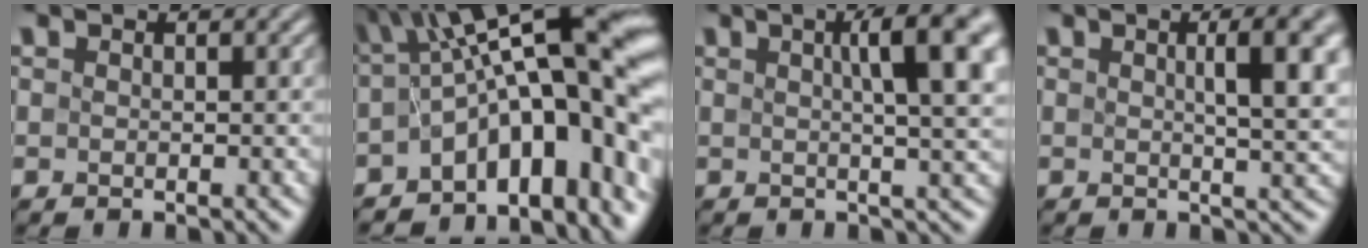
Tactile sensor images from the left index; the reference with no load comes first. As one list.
[{"total": 14.3, "force": [-2.0, 5.9, 12.9], "torque": [-0.147, 0.026, -0.032]}, {"total": 7.7, "force": [2.0, 1.8, 7.2], "torque": [-0.072, 0.012, 0.026]}, {"total": 6.3, "force": [1.4, 1.8, 5.9], "torque": [-0.064, 0.009, 0.019]}]